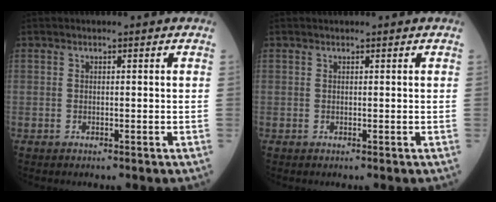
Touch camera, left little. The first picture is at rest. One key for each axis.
{"total": 0.0}